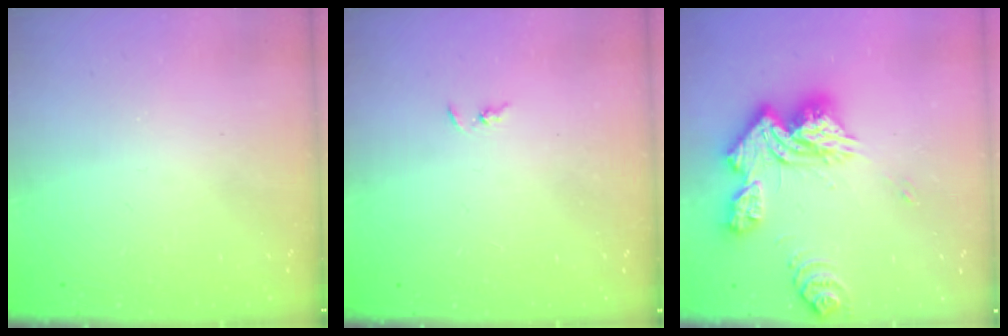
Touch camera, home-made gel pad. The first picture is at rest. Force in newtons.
{"total": 1.3, "press": 1.2, "slide": 0.3}
{"total": 18.7, "press": 18.6, "slide": 1.9}